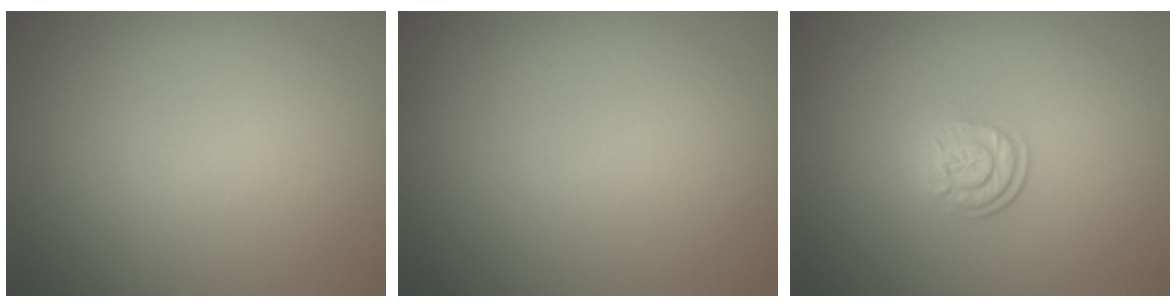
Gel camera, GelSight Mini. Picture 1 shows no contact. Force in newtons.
{"total": 0.0}
{"total": 2.5, "press": 1.9, "slide": 1.7}